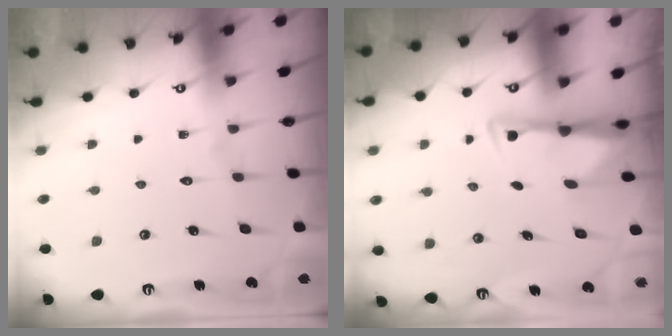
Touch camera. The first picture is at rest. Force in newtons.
{"total": 2.9, "press": 2.8, "slide": 0.5}